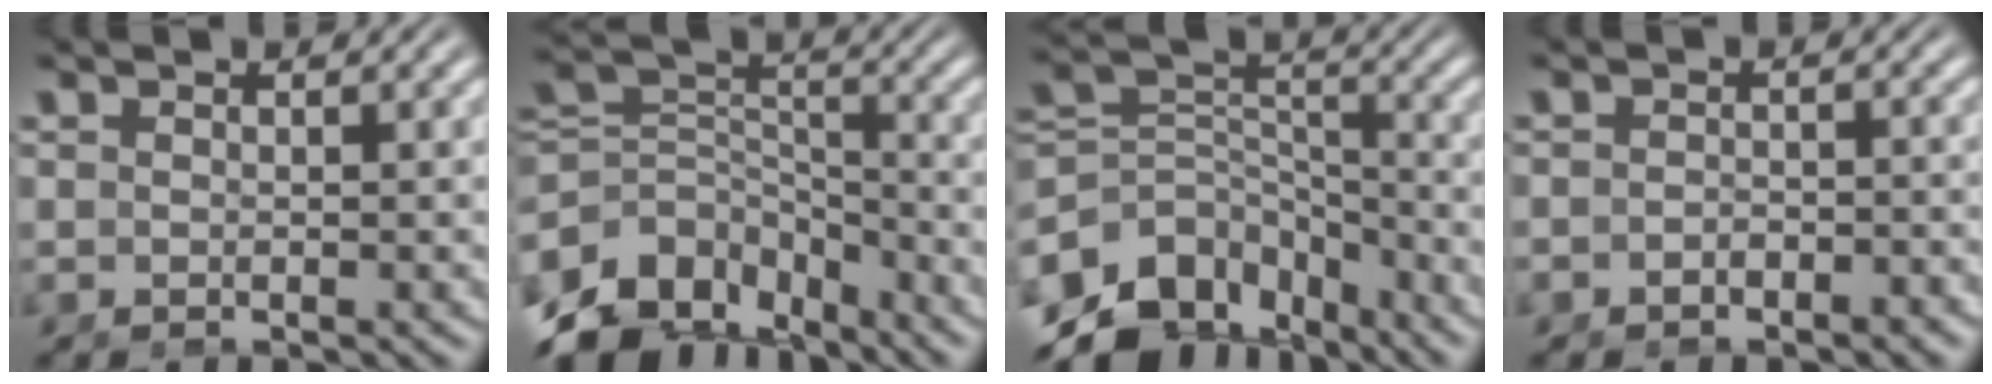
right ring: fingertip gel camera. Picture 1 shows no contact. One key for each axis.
{"total": 13.1, "fx": -5.6, "fy": 10.1, "fz": 6.3, "tx": -0.145, "ty": -0.069, "tz": -0.075}
{"total": 12.9, "fx": -5.8, "fy": 9.8, "fz": 6.1, "tx": -0.139, "ty": -0.063, "tz": -0.081}
{"total": 1.8, "fx": -1.7, "fy": 0.4, "fz": 0.2, "tx": -0.001, "ty": -0.002, "tz": -0.029}